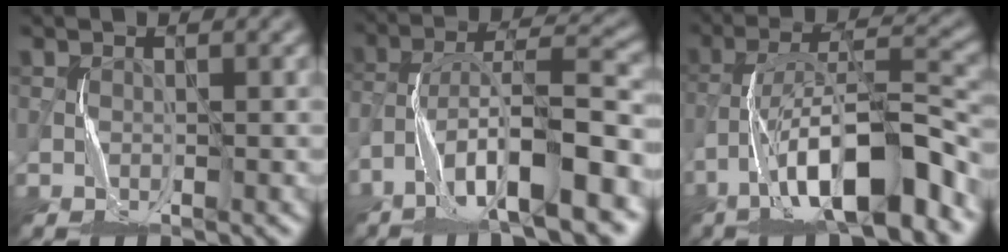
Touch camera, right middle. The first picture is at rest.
{"total": 11.3, "force": [-6.1, 2.9, 9.1], "torque": [-0.154, 0.013, -0.103]}
{"total": 10.6, "force": [-5.8, 2.6, 8.5], "torque": [-0.141, 0.016, -0.099]}